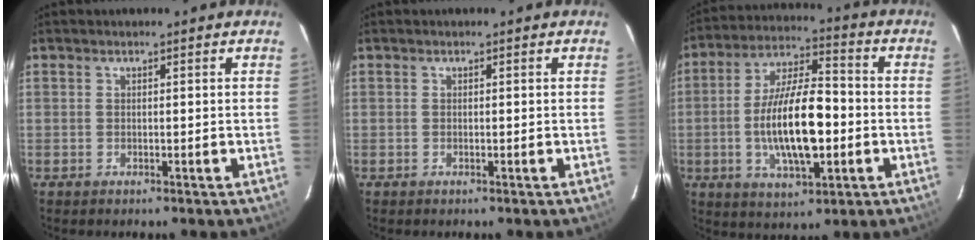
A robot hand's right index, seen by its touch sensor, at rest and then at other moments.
{"total": 0.0}
{"total": 15.5, "force": [-2.7, 5.7, 14.2], "torque": [-0.271, 0.000, -0.046]}